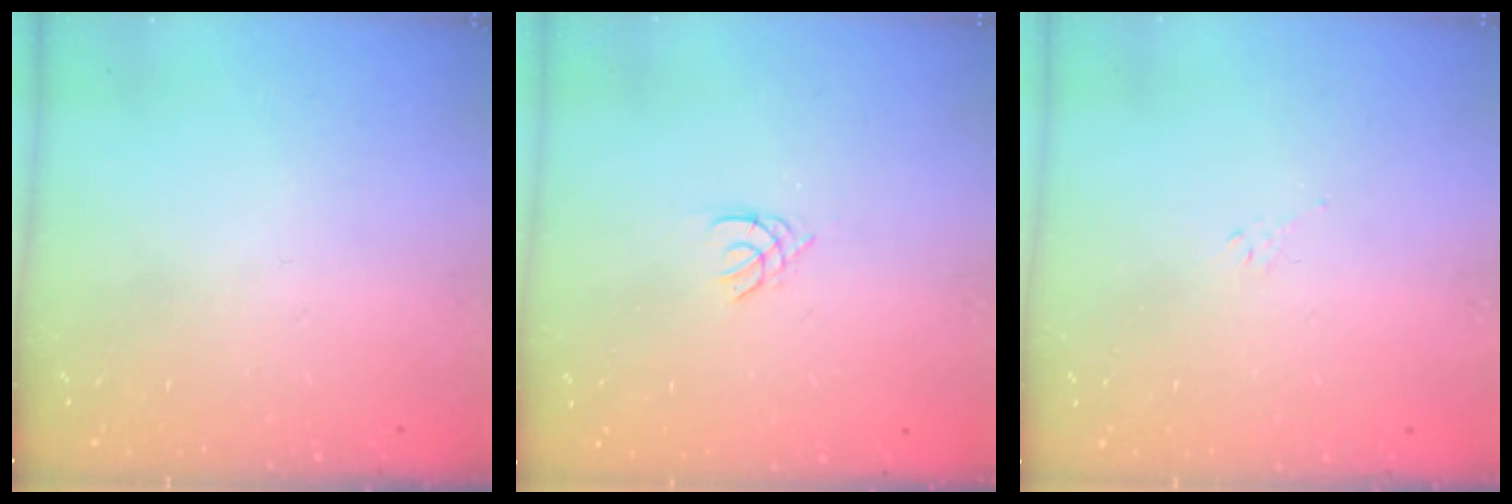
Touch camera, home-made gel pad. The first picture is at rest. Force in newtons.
{"total": 1.4, "press": 1.4, "slide": 0.3}
{"total": 4.3, "press": 4.2, "slide": 0.9}